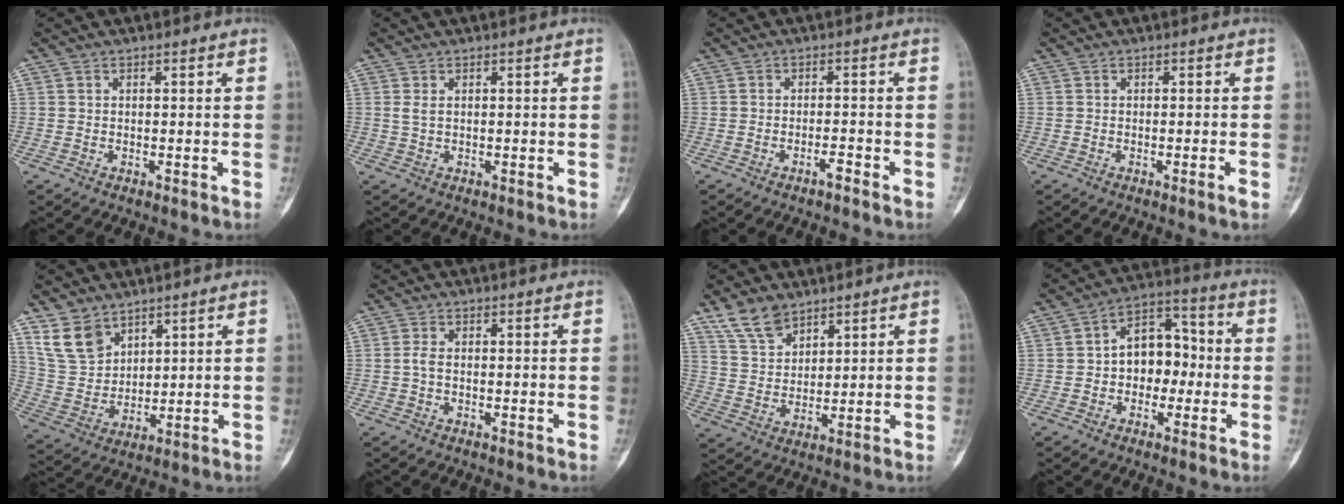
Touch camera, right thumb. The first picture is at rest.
{"total": 1.2, "force": [0.3, 0.6, 1.0], "torque": [-0.027, 0.005, 0.011]}
{"total": 2.0, "force": [-1.5, 0.3, 1.2], "torque": [-0.025, 0.009, -0.026]}
{"total": 1.3, "force": [-0.6, -0.2, 1.2], "torque": [-0.022, -0.004, -0.010]}
{"total": 9.2, "force": [6.2, 5.9, 3.5], "torque": [-0.056, -0.028, 0.138]}
{"total": 1.3, "force": [-0.2, 0.6, 1.2], "torque": [-0.026, 0.000, -0.007]}
{"total": 7.5, "force": [5.6, 4.0, 3.0], "torque": [-0.042, -0.026, 0.117]}
{"total": 11.0, "force": [-0.8, 7.9, 7.7], "torque": [-0.077, 0.042, -0.025]}